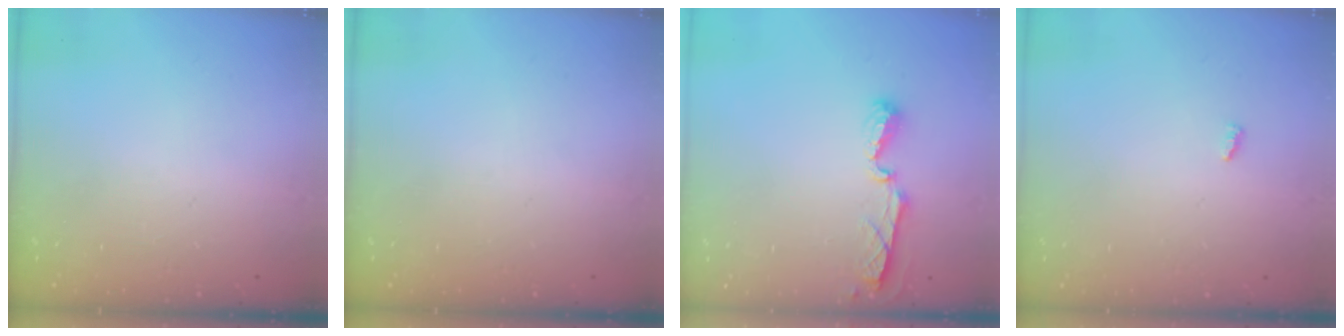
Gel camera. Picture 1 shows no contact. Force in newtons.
{"total": 0.0}
{"total": 5.6, "press": 5.5, "slide": 0.6}
{"total": 2.7, "press": 2.7, "slide": 0.2}